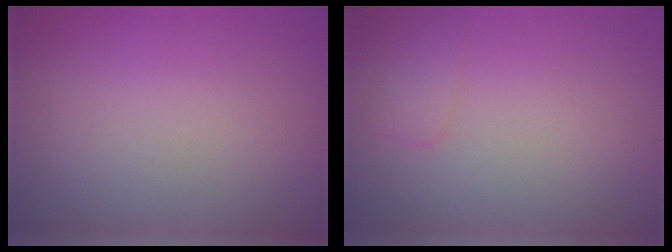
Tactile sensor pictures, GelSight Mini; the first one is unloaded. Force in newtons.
{"total": 1.6, "press": 1.6, "slide": 0.1}